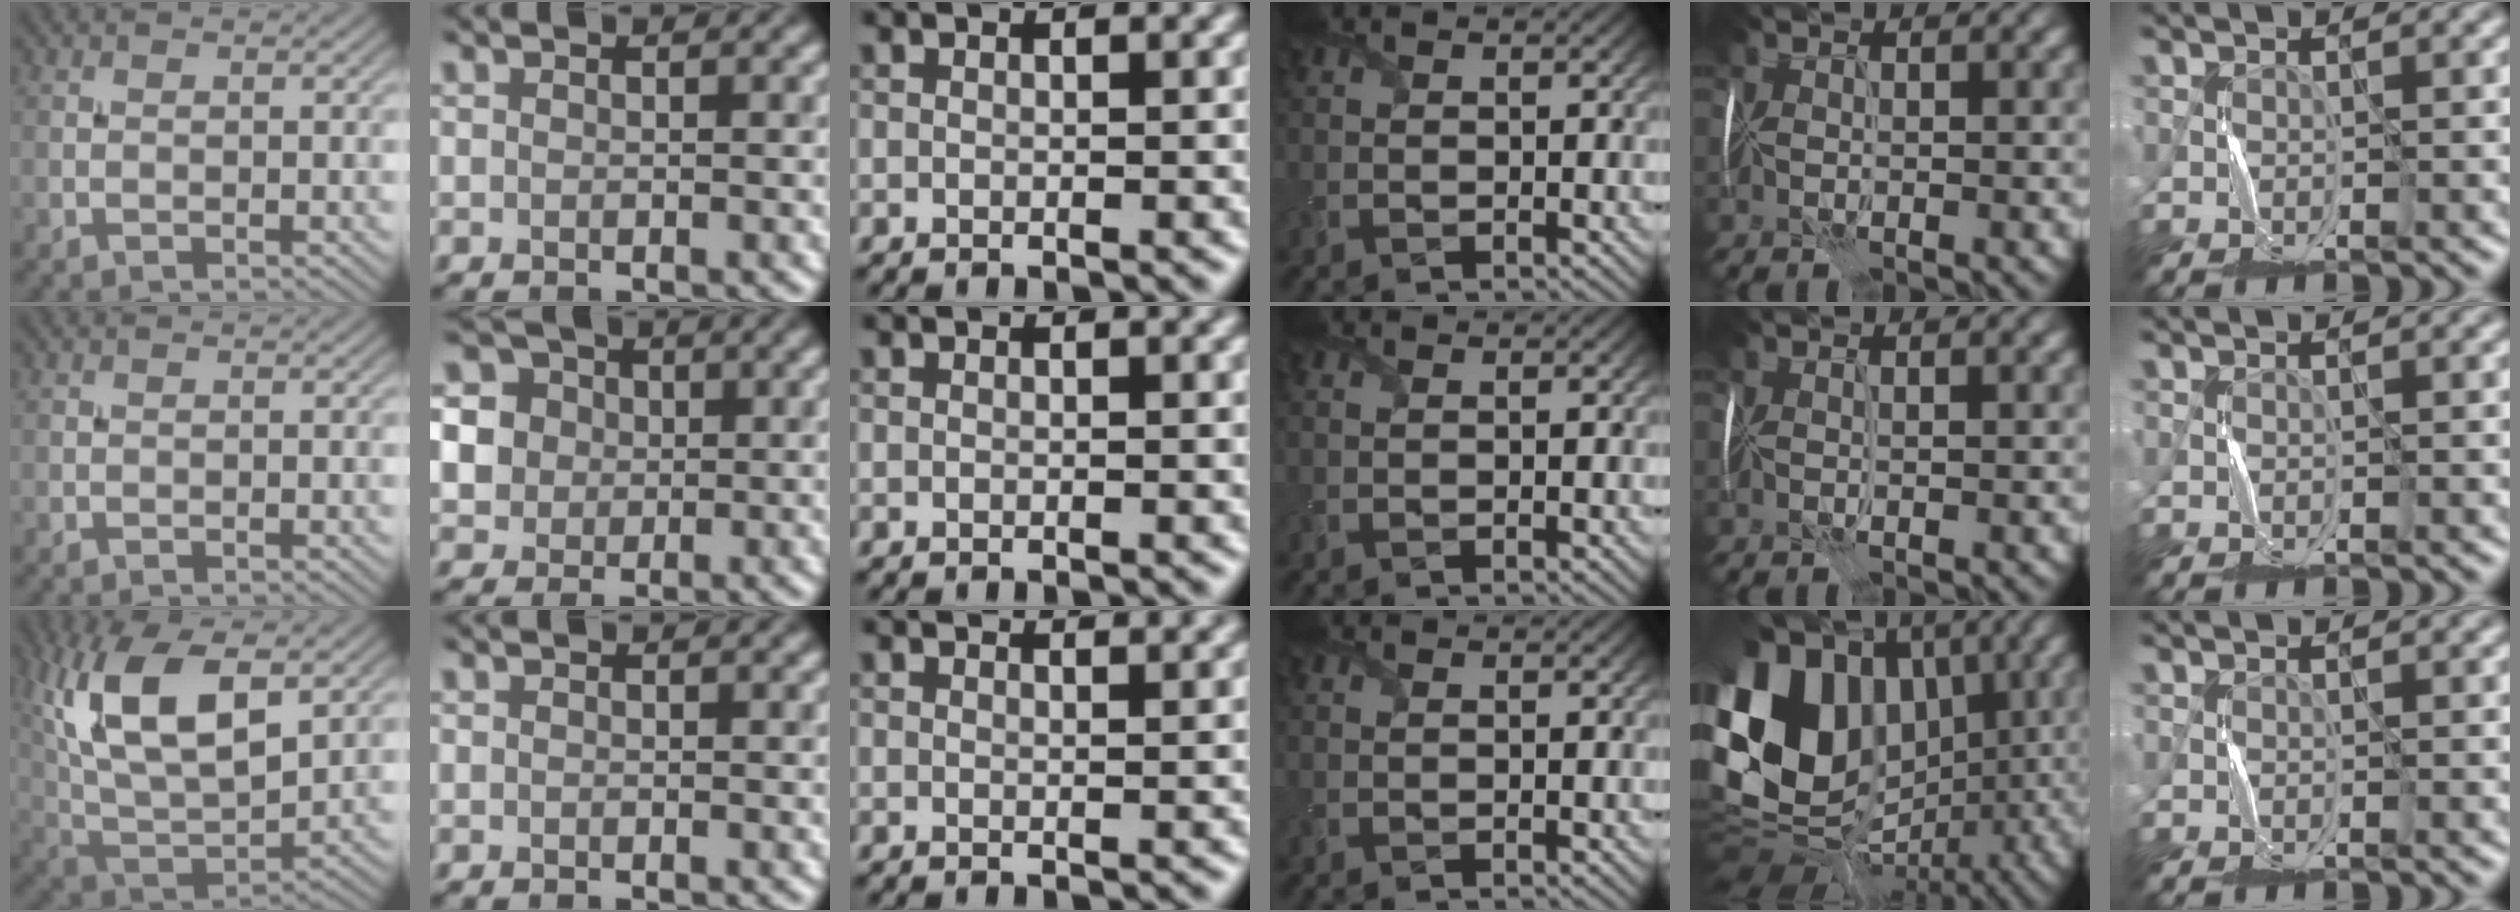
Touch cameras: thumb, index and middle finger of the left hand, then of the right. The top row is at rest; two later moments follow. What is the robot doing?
{"motion": "fold", "object": "handkerchief"}